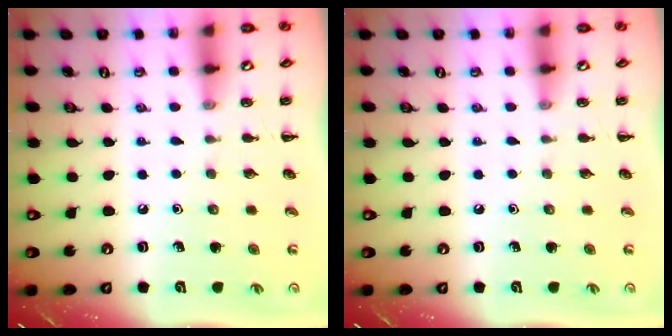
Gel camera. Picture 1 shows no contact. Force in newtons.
{"total": 0.0}